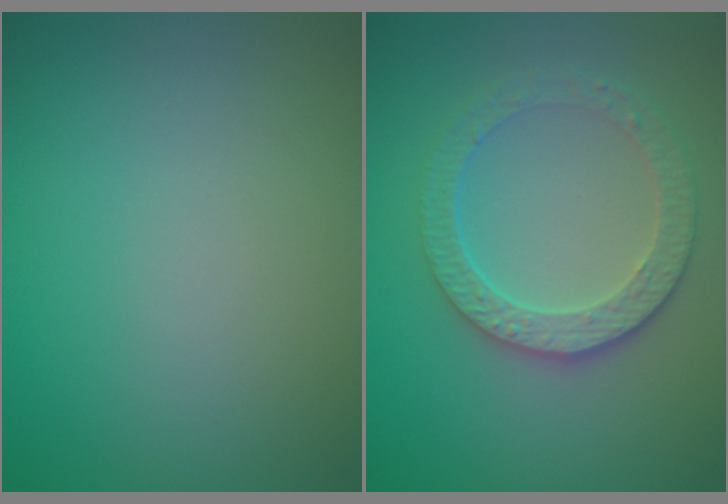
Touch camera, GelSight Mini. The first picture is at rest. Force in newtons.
{"total": 3.5, "press": 3.1, "slide": 1.5}